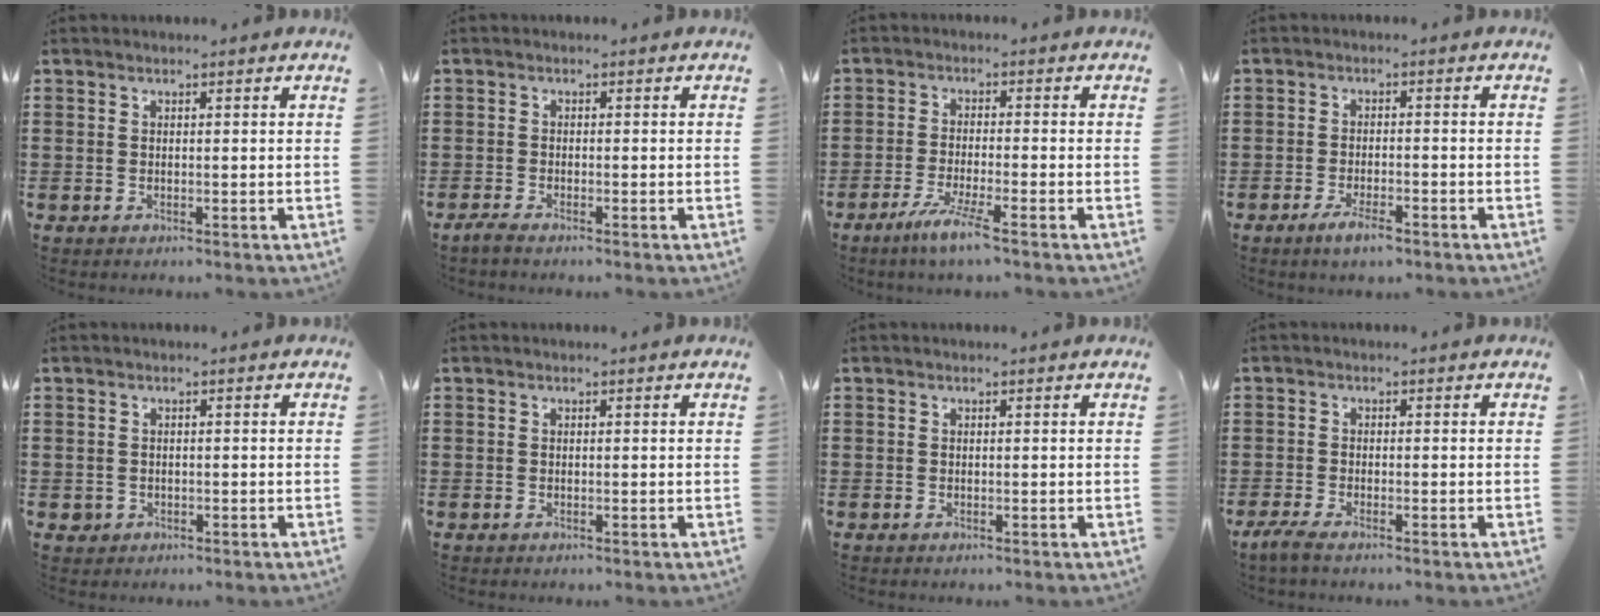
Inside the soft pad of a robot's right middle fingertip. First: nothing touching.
{"total": 1.3, "force": [-1.2, 0.2, 0.6], "torque": [-0.019, -0.001, -0.026]}
{"total": 5.1, "force": [-3.7, -0.1, 3.5], "torque": [-0.075, -0.015, -0.067]}
{"total": 3.5, "force": [-2.2, 1.0, 2.6], "torque": [-0.048, 0.002, -0.041]}
{"total": 0.7, "force": [-0.3, 0.6, 0.1], "torque": [-0.004, 0.004, -0.007]}
{"total": 0.0}
{"total": 0.0}
{"total": 2.0, "force": [-1.6, 0.3, 1.2], "torque": [-0.028, 0.001, -0.034]}